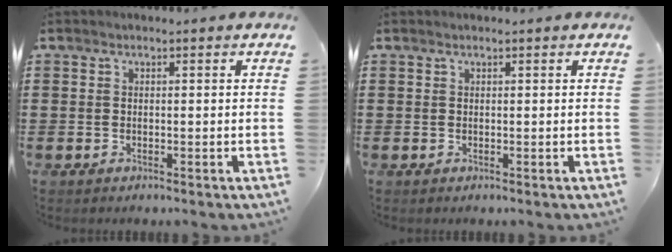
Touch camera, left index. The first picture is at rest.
{"total": 0.0}